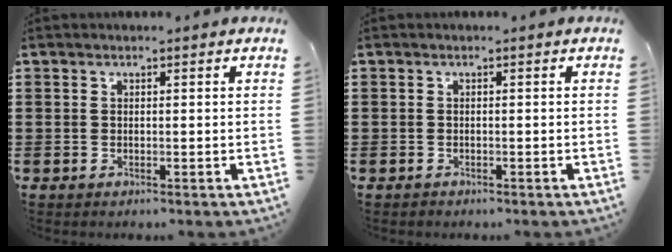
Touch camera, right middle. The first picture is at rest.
{"total": 0.6, "force": [-0.5, 0.3, -0.1], "torque": [0.000, 0.003, -0.012]}